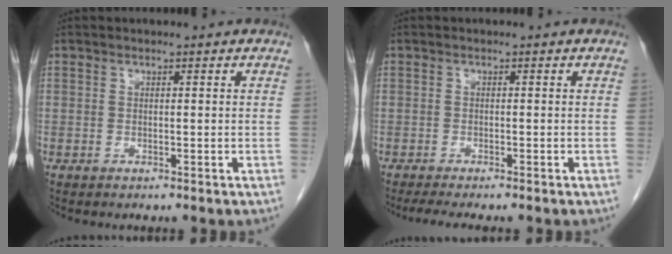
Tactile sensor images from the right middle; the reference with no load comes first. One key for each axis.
{"total": 4.1, "fx": -3.4, "fy": 0.3, "fz": 2.3, "tx": -0.035, "ty": -0.011, "tz": -0.051}